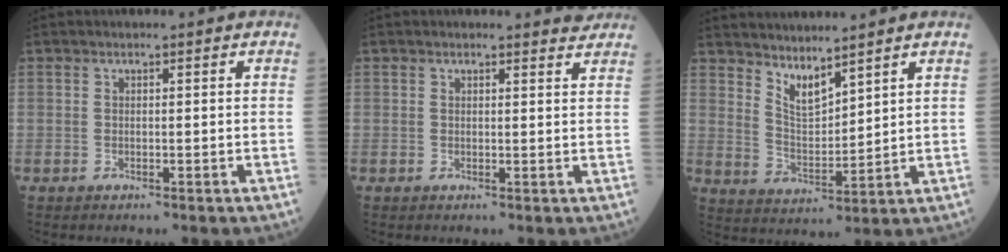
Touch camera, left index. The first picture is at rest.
{"total": 1.5, "force": [1.4, 0.3, -0.4], "torque": [0.002, -0.014, 0.005]}
{"total": 5.1, "force": [4.5, 0.8, 2.4], "torque": [-0.059, -0.010, 0.101]}